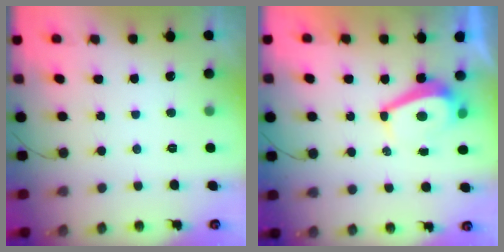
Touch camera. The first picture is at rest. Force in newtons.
{"total": 5.4, "press": 5.4, "slide": 0.4}